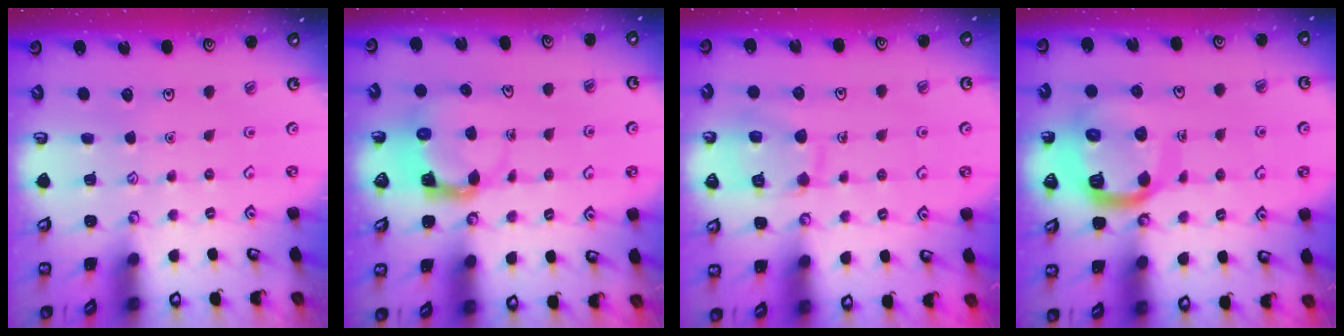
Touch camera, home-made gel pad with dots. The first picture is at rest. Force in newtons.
{"total": 3.6, "press": 3.6, "slide": 0.4}
{"total": 11.9, "press": 11.9, "slide": 1.1}
{"total": 12.7, "press": 12.6, "slide": 1.3}